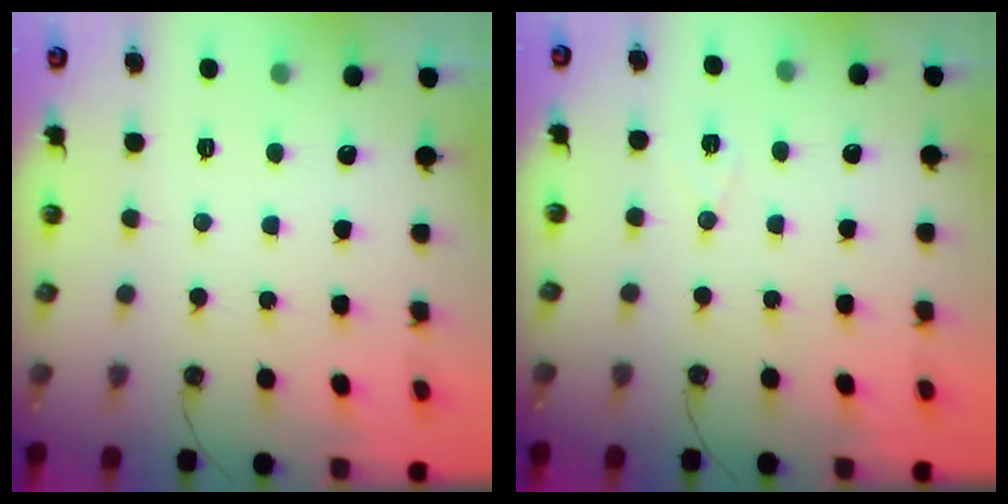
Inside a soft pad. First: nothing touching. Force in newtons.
{"total": 5.3, "press": 3.0, "slide": 4.4}